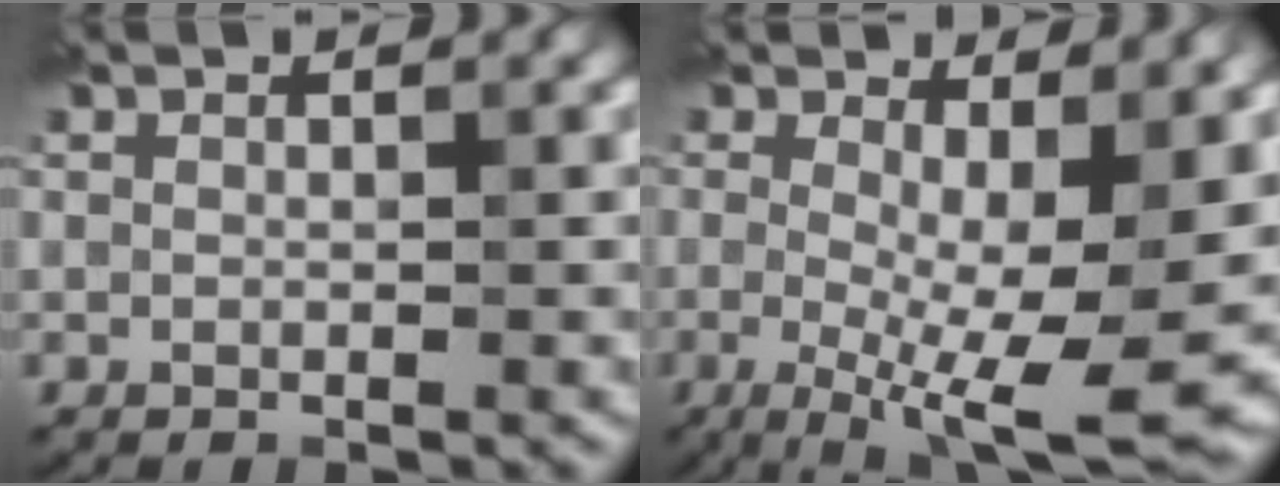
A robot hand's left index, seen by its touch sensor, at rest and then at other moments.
{"total": 11.8, "force": [-1.1, 3.5, 11.2], "torque": [-0.163, -0.012, -0.013]}